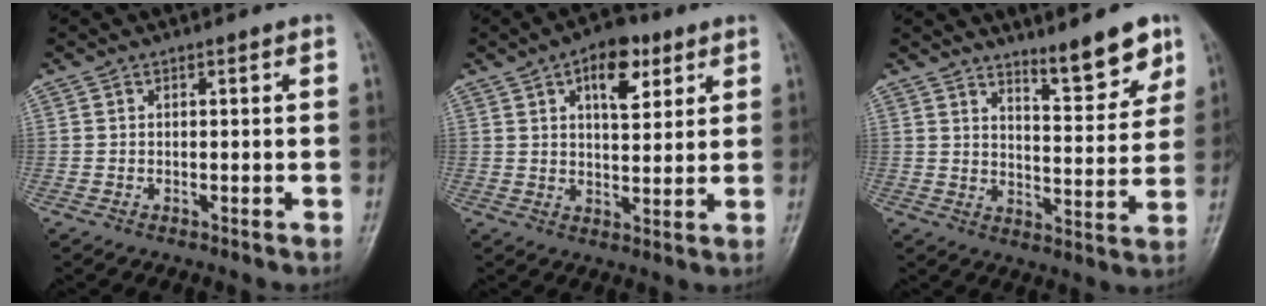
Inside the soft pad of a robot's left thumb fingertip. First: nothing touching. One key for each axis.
{"total": 9.2, "fx": 4.4, "fy": 4.7, "fz": 6.5, "tx": -0.069, "ty": -0.015, "tz": 0.062}
{"total": 9.2, "fx": 6.9, "fy": 2.3, "fz": 5.6, "tx": -0.058, "ty": -0.057, "tz": 0.109}